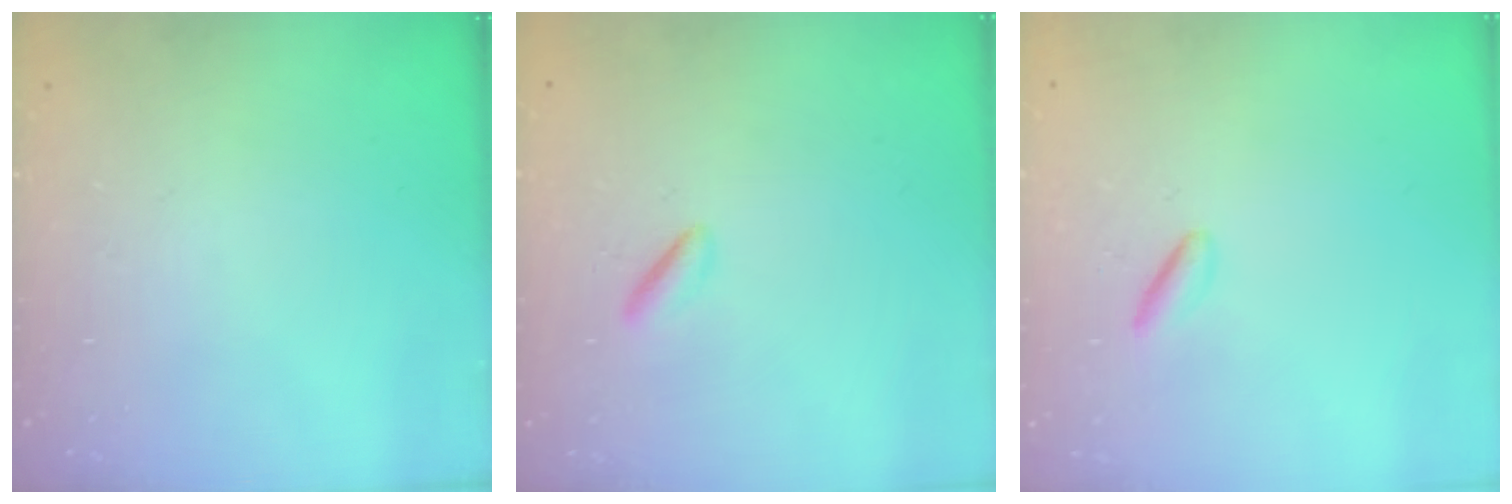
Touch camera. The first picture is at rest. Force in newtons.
{"total": 1.9, "press": 1.7, "slide": 0.7}
{"total": 1.6, "press": 1.5, "slide": 0.7}